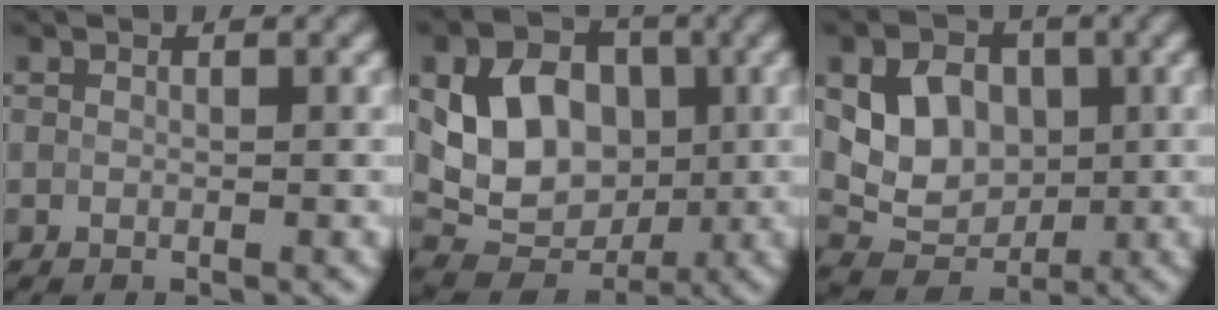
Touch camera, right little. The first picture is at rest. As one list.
[{"total": 7.8, "force": [0.9, 6.1, 4.8], "torque": [-0.091, -0.003, 0.015]}, {"total": 5.5, "force": [1.1, 4.4, 3.0], "torque": [-0.054, -0.001, 0.018]}]